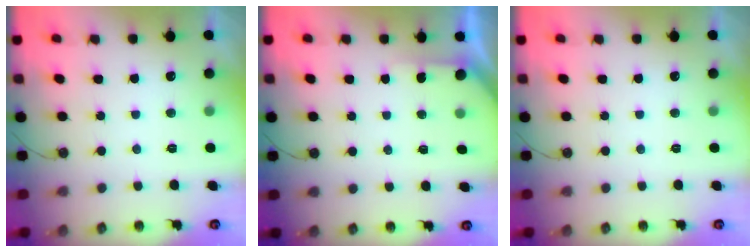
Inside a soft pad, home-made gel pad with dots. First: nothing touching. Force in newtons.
{"total": 2.5, "press": 2.5, "slide": 0.3}
{"total": 0.0}